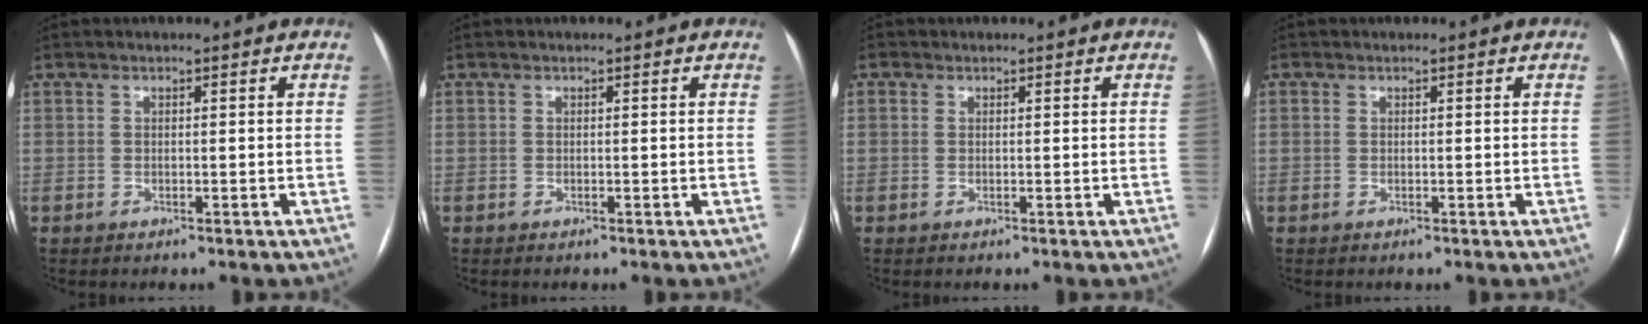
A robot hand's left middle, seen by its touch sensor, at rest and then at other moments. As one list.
[{"total": 0.0}, {"total": 2.6, "force": [-1.0, -1.9, -1.4], "torque": [0.041, -0.015, -0.019]}, {"total": 0.0}]